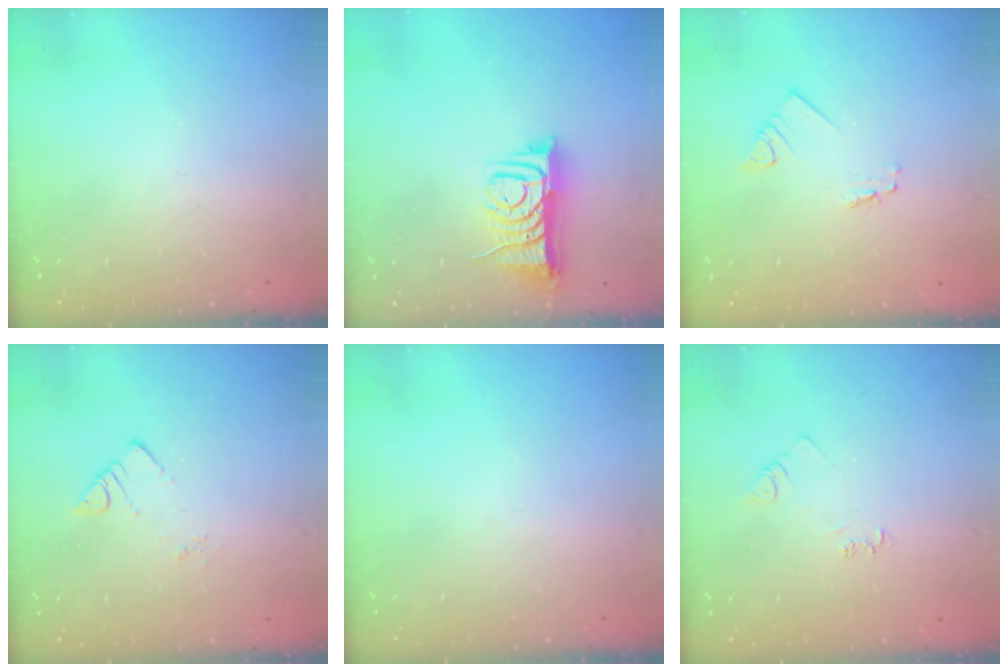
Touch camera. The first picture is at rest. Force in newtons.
{"total": 8.5, "press": 8.4, "slide": 0.4}
{"total": 1.2, "press": 1.2, "slide": 0.1}
{"total": 2.6, "press": 2.6, "slide": 0.1}
{"total": 0.0}
{"total": 3.9, "press": 3.9, "slide": 0.5}